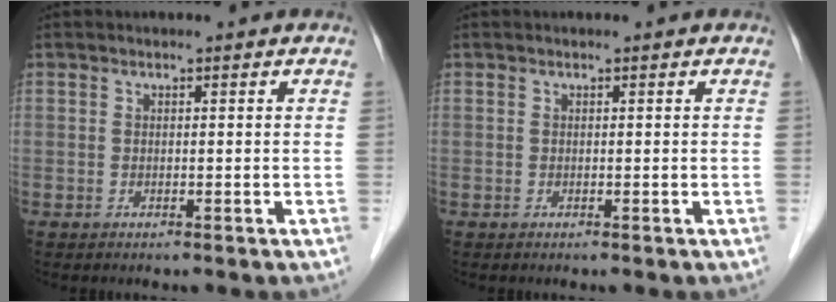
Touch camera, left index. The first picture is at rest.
{"total": 0.0}